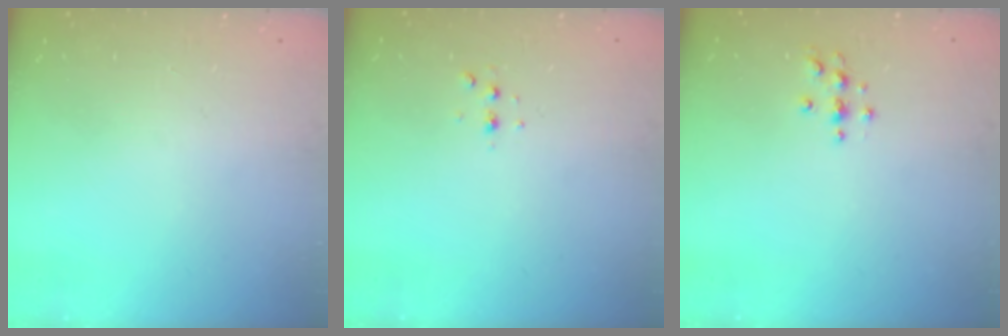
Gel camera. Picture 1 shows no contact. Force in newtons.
{"total": 2.8, "press": 2.8, "slide": 0.7}
{"total": 3.3, "press": 3.3, "slide": 0.4}